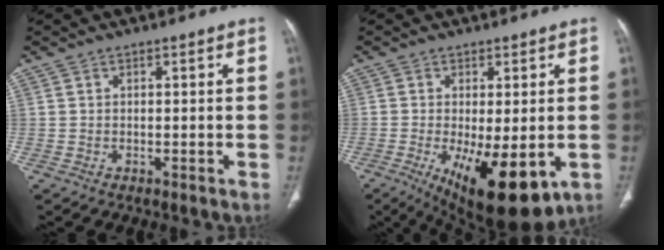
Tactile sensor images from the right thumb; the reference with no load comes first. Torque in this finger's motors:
{"motor_torque": [2.41, 2.60, 0.18, -0.14, 0.14]}